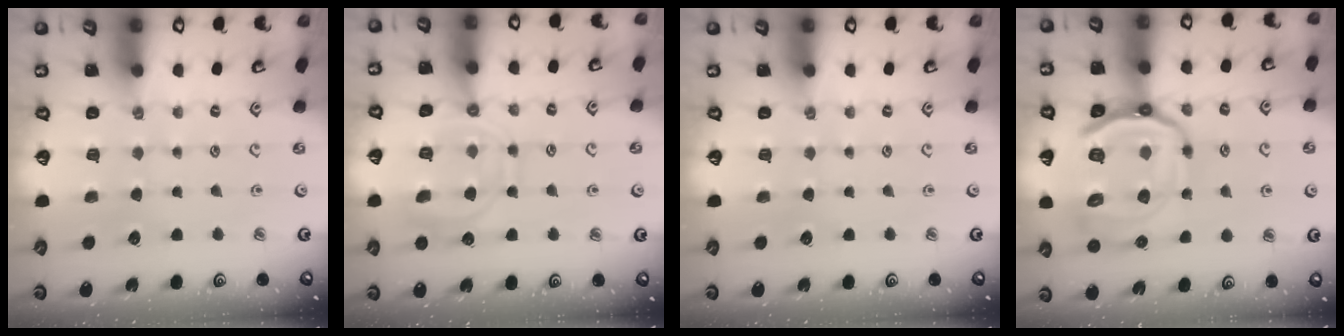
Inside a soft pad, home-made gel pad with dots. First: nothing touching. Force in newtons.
{"total": 11.7, "press": 11.6, "slide": 1.2}
{"total": 0.0}
{"total": 22.5, "press": 22.3, "slide": 2.3}